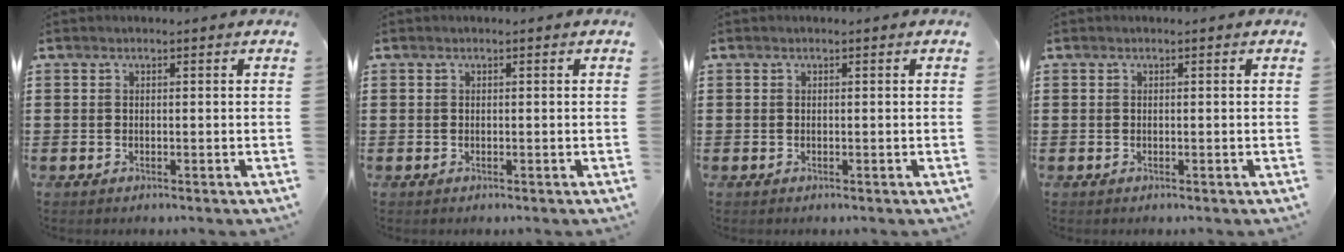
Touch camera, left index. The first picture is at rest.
{"total": 0.0}
{"total": 0.0}
{"total": 0.0}